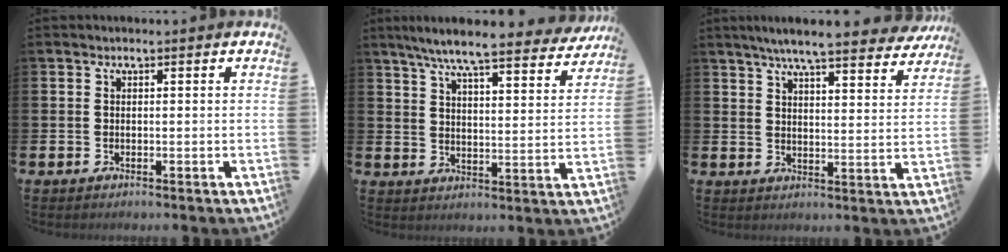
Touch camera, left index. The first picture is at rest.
{"total": 8.1, "force": [7.4, 0.6, 3.3], "torque": [-0.078, -0.046, 0.125]}
{"total": 7.0, "force": [6.4, 0.4, 2.6], "torque": [-0.062, -0.034, 0.110]}